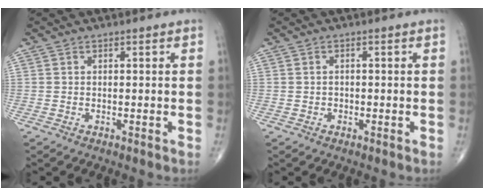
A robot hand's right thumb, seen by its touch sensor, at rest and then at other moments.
{"total": 0.9, "force": [-0.2, 0.8, 0.2], "torque": [0.001, 0.003, -0.002]}